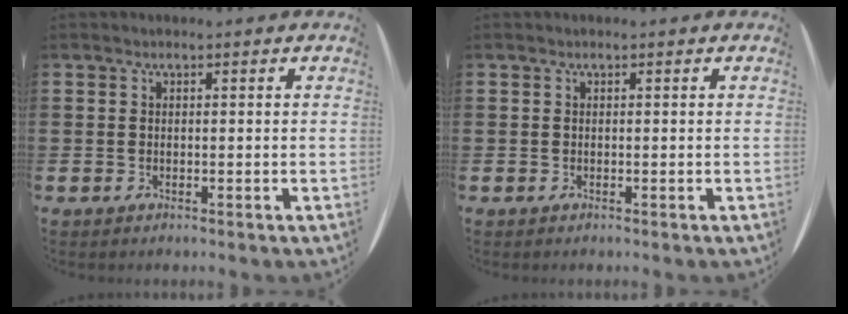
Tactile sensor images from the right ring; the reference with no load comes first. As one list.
[{"total": 0.0}]